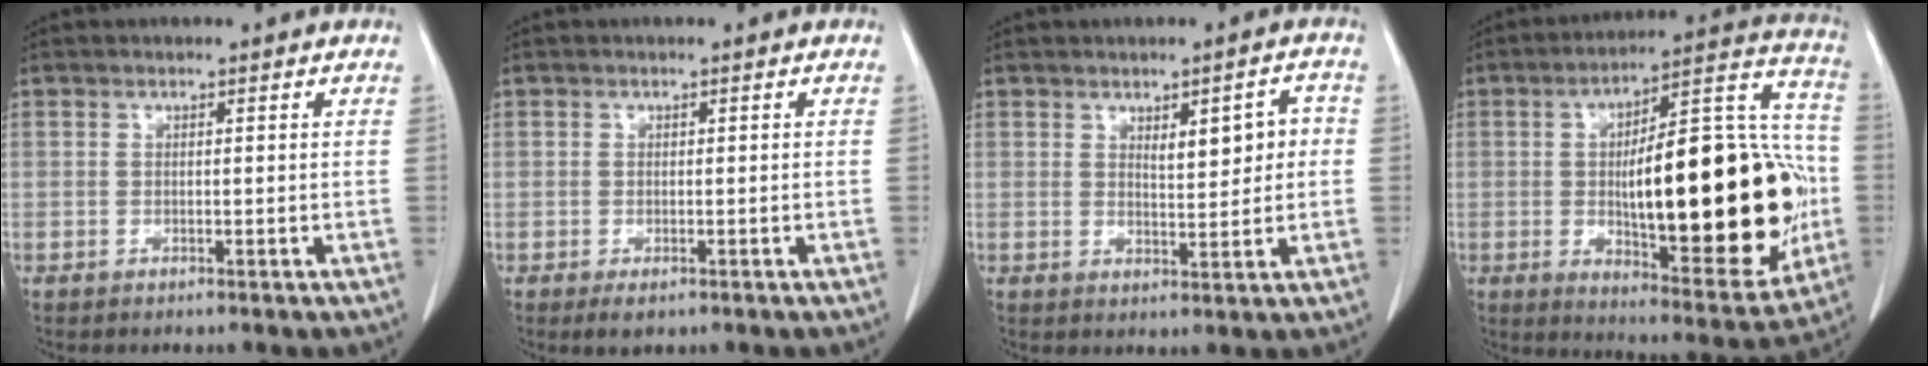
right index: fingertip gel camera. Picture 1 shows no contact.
{"total": 1.9, "force": [-1.0, 1.1, 1.1], "torque": [-0.015, -0.001, -0.009]}
{"total": 5.3, "force": [1.1, 1.8, 4.9], "torque": [-0.068, 0.011, 0.021]}
{"total": 29.9, "force": [-2.5, 8.9, 28.5], "torque": [-0.373, 0.018, -0.027]}